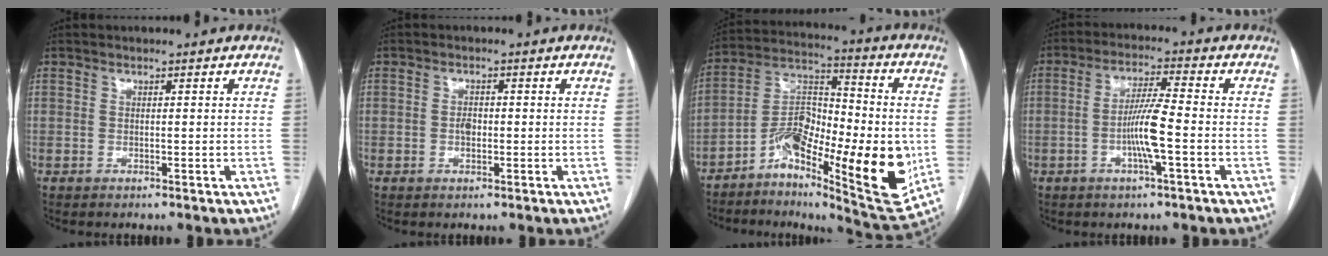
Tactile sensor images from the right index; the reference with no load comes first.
{"total": 1.8, "force": [-0.3, 1.1, 1.4], "torque": [-0.023, 0.003, -0.004]}
{"total": 19.7, "force": [-5.7, 6.1, 17.9], "torque": [-0.303, 0.006, -0.091]}
{"total": 7.0, "force": [-1.9, 0.0, 6.8], "torque": [-0.135, 0.003, -0.038]}